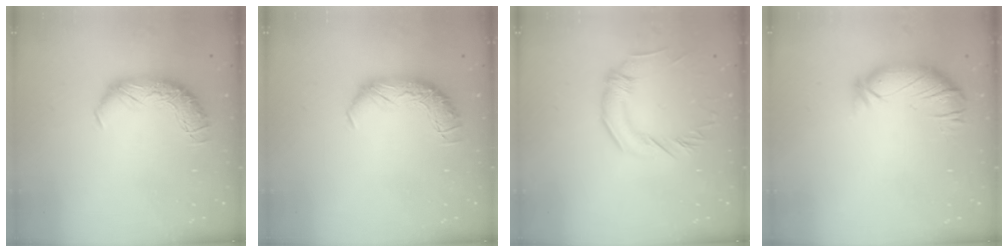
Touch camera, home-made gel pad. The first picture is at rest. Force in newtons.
{"total": 0.0}
{"total": 1.8, "press": 1.5, "slide": 1.0}
{"total": 2.8, "press": 2.3, "slide": 1.6}